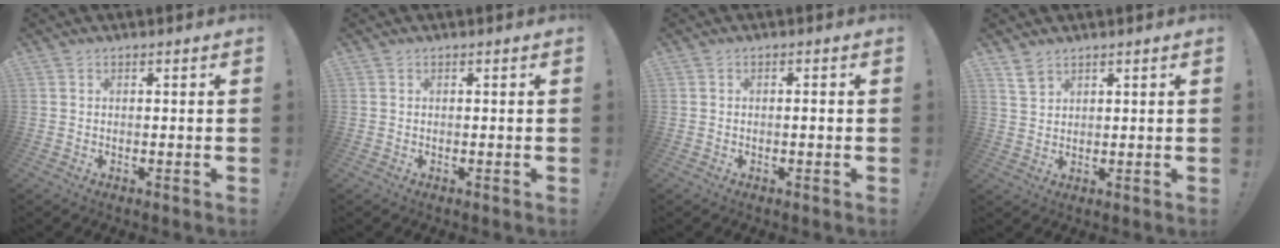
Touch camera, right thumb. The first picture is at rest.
{"total": 0.0}
{"total": 0.9, "force": [-0.5, 0.2, 0.8], "torque": [-0.011, 0.000, -0.009]}
{"total": 3.8, "force": [2.9, 2.0, 1.4], "torque": [-0.024, -0.016, 0.056]}